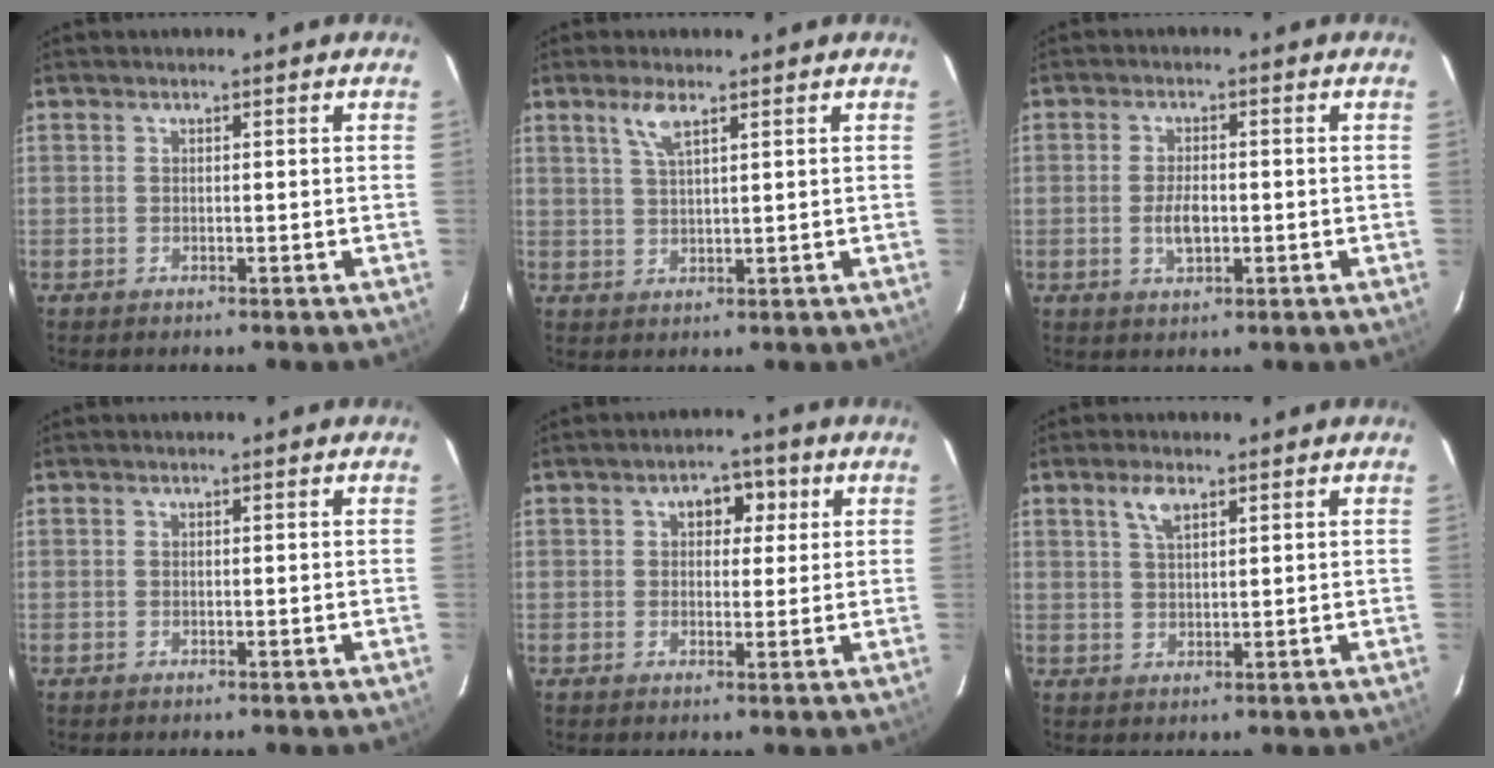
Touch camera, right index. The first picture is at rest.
{"total": 3.7, "force": [2.4, 0.5, 2.8], "torque": [-0.057, 0.003, 0.049]}
{"total": 4.3, "force": [-0.8, 2.2, 3.6], "torque": [-0.070, -0.001, -0.012]}
{"total": 0.0}
{"total": 4.4, "force": [1.5, 3.1, 2.7], "torque": [-0.033, 0.013, 0.019]}
{"total": 3.4, "force": [2.2, 1.0, 2.5], "torque": [-0.048, 0.004, 0.042]}